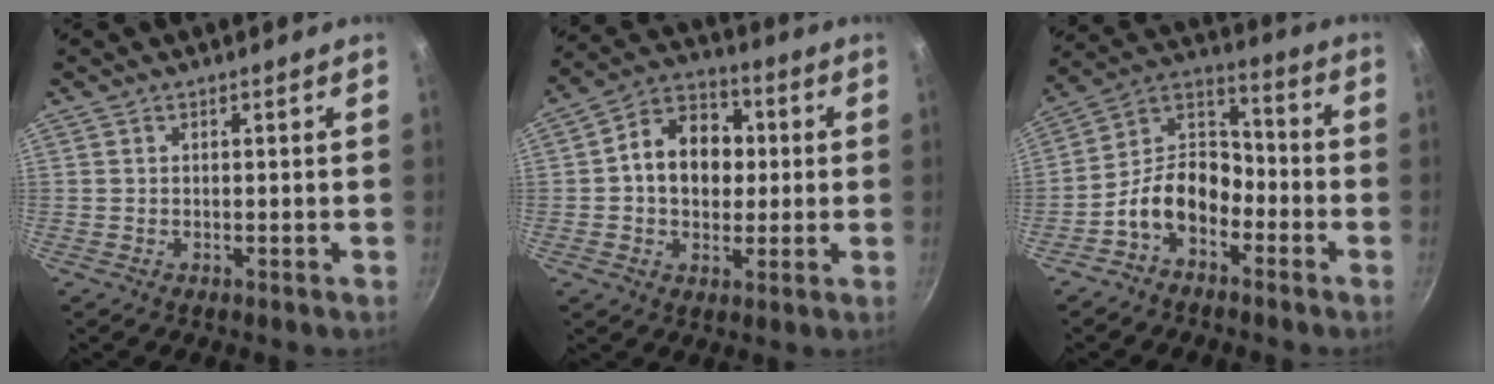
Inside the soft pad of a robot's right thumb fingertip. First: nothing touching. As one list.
[{"total": 12.8, "force": [0.9, 9.9, 8.1], "torque": [-0.092, 0.020, -0.002]}, {"total": 11.8, "force": [-5.4, 7.7, 7.0], "torque": [-0.095, 0.069, -0.125]}]